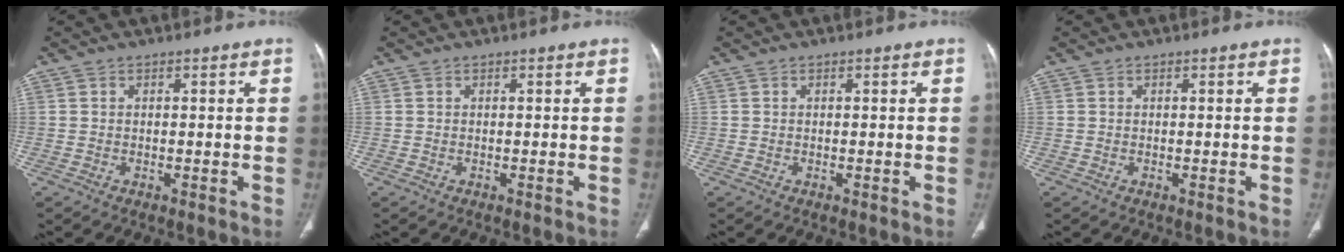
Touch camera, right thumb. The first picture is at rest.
{"total": 0.0}
{"total": 0.0}
{"total": 0.0}